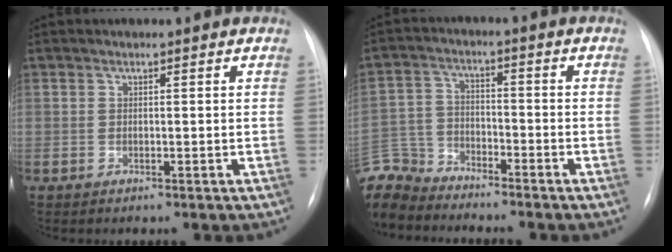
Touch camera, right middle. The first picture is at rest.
{"total": 8.7, "force": [-8.4, 2.0, 0.1], "torque": [-0.011, 0.007, -0.170]}